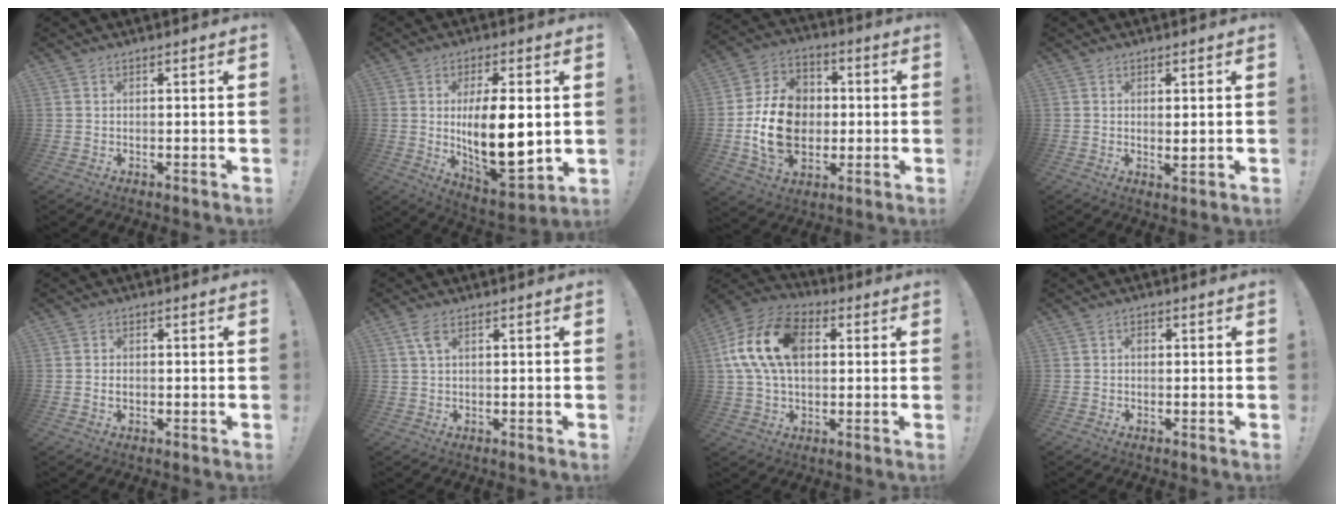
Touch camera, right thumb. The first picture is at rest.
{"total": 17.6, "force": [0.9, 7.2, 16.0], "torque": [-0.264, -0.020, 0.016]}
{"total": 17.7, "force": [-1.8, 13.9, 10.8], "torque": [-0.189, 0.017, -0.023]}
{"total": 2.2, "force": [1.1, 0.2, 1.9], "torque": [-0.020, -0.014, 0.016]}
{"total": 1.6, "force": [-0.4, 1.0, 1.1], "torque": [-0.011, 0.001, -0.008]}
{"total": 3.3, "force": [1.2, 1.0, 2.9], "torque": [-0.055, 0.001, 0.020]}
{"total": 18.3, "force": [3.6, 12.2, 13.2], "torque": [-0.250, 0.011, 0.064]}
{"total": 1.3, "force": [-0.1, 1.0, 0.8], "torque": [-0.014, 0.005, -0.004]}